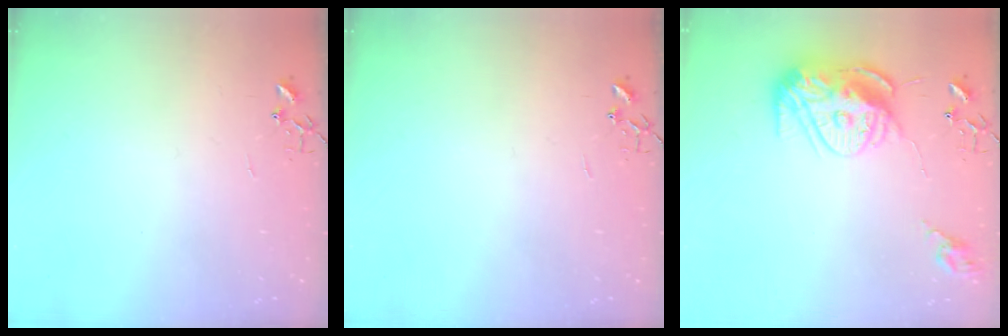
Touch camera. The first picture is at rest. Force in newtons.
{"total": 0.0}
{"total": 14.9, "press": 14.8, "slide": 1.2}